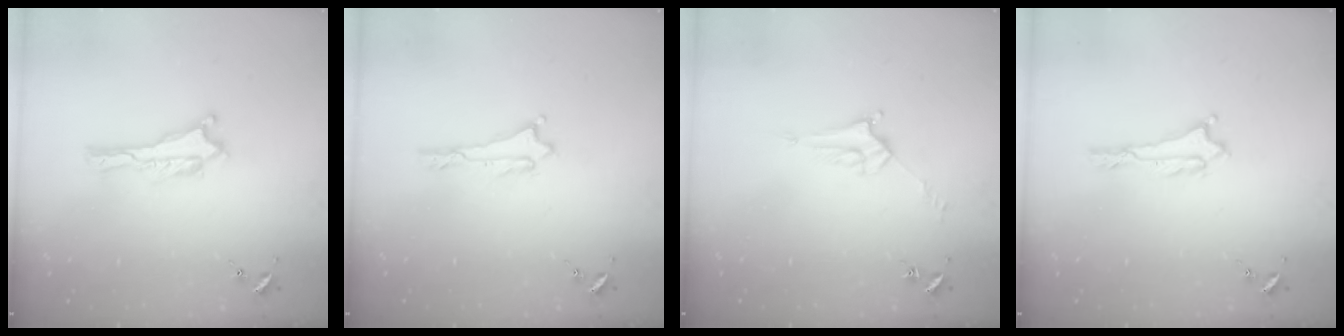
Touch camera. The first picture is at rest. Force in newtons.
{"total": 0.0}
{"total": 3.8, "press": 3.8, "slide": 0.3}
{"total": 0.0}